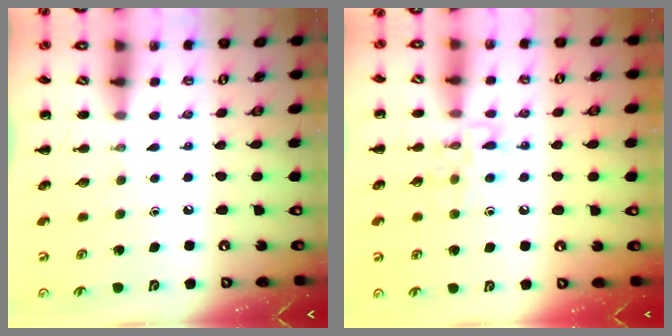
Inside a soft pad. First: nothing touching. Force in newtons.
{"total": 9.4, "press": 9.4, "slide": 0.3}